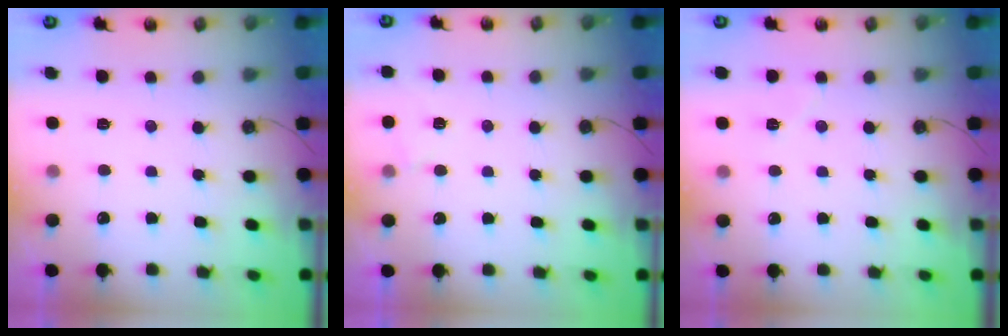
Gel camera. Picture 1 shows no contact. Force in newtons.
{"total": 3.7, "press": 3.4, "slide": 1.5}
{"total": 4.9, "press": 4.6, "slide": 1.7}